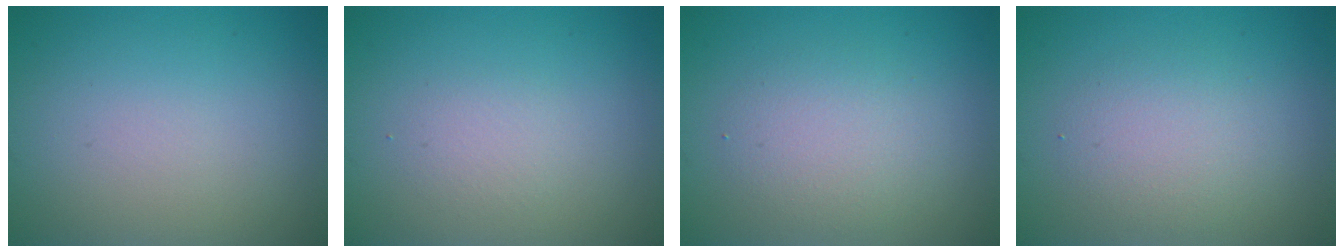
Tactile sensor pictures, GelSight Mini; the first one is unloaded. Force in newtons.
{"total": 1.4, "press": 1.4, "slide": 0.1}
{"total": 2.9, "press": 2.9, "slide": 0.2}
{"total": 2.7, "press": 2.7, "slide": 0.2}